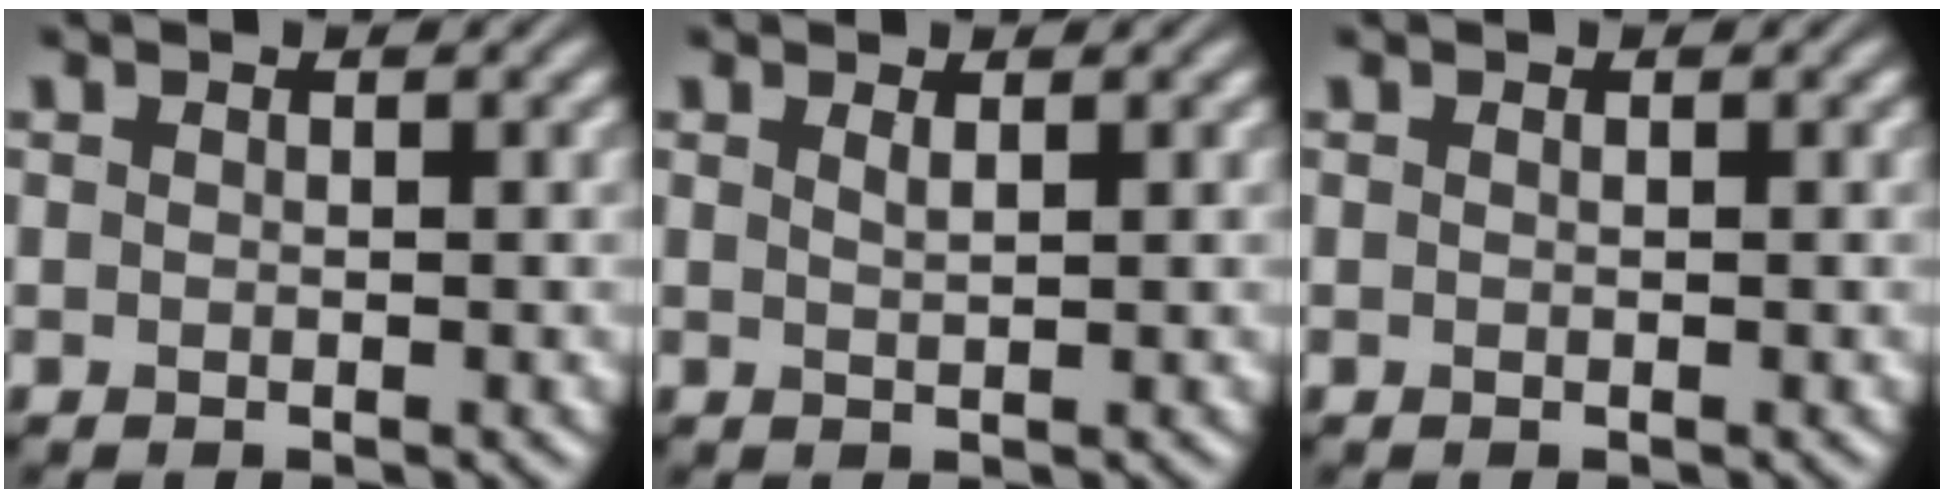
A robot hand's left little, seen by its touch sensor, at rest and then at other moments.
{"total": 0.9, "force": [0.6, 0.2, 0.6], "torque": [-0.007, 0.000, 0.009]}
{"total": 0.0}